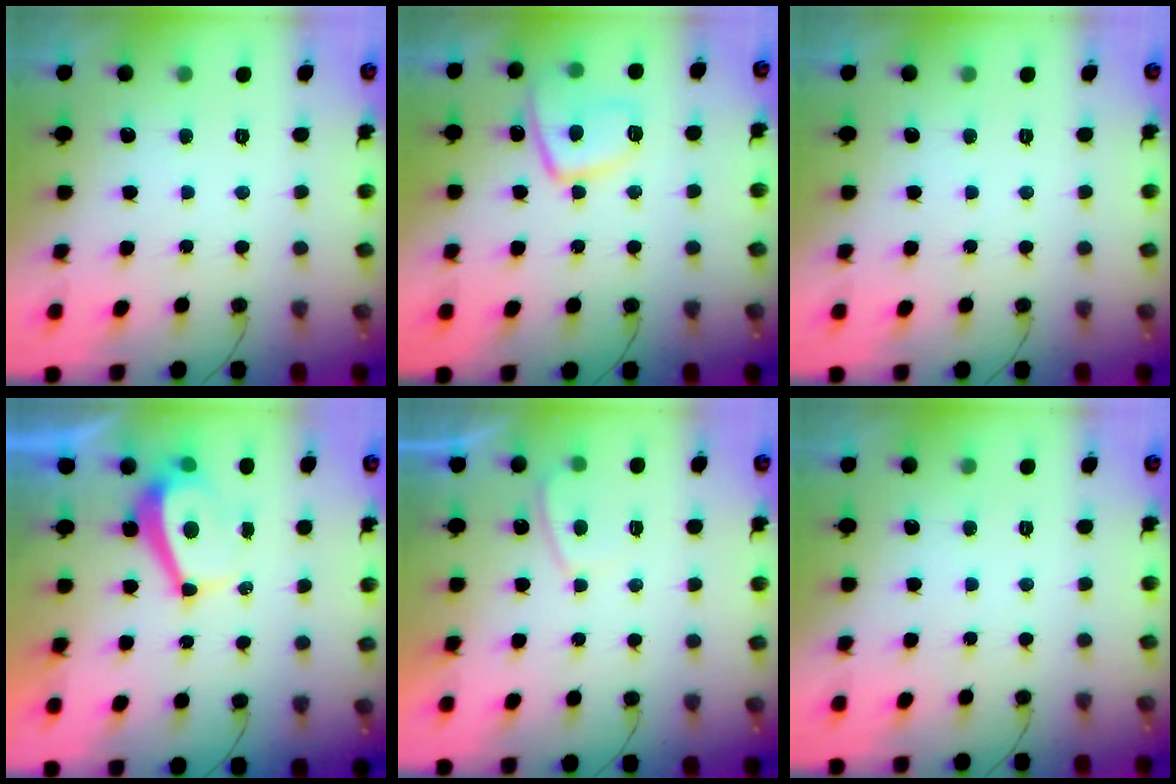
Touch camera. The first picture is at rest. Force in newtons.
{"total": 10.7, "press": 10.6, "slide": 1.2}
{"total": 0.0}
{"total": 5.2, "press": 5.1, "slide": 0.7}
{"total": 2.0, "press": 2.0, "slide": 0.6}
{"total": 0.0}